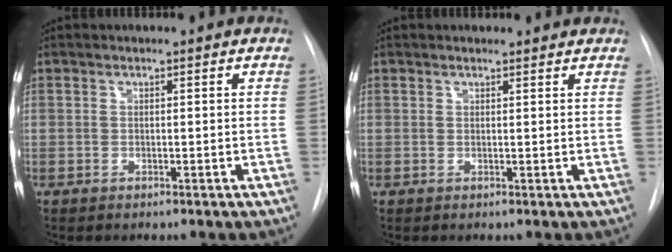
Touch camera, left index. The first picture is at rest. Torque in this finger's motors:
{"motor_torque": [0.04, -0.64, -0.40, -0.01]}